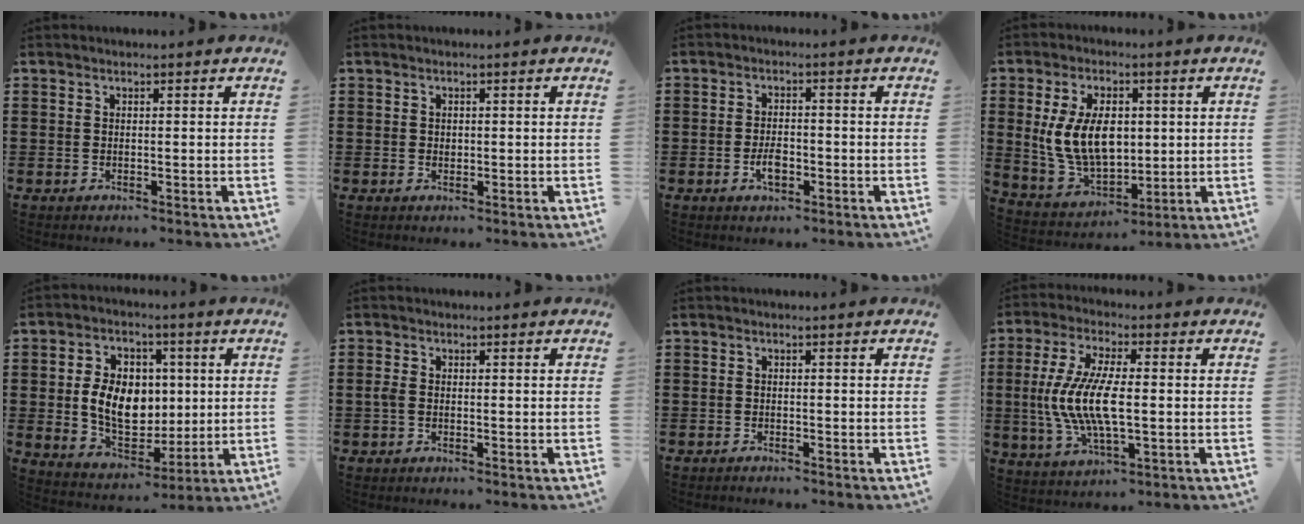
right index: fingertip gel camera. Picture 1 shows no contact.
{"total": 0.6, "force": [0.2, 0.6, 0.2], "torque": [-0.006, 0.004, 0.004]}
{"total": 3.4, "force": [-1.2, 1.6, 2.7], "torque": [-0.058, 0.000, -0.024]}
{"total": 10.6, "force": [1.5, 6.5, 8.2], "torque": [-0.187, 0.005, 0.025]}
{"total": 9.8, "force": [0.7, 7.1, 6.8], "torque": [-0.131, 0.012, 0.011]}
{"total": 1.2, "force": [-0.4, 0.6, 1.0], "torque": [-0.026, -0.001, -0.010]}
{"total": 0.9, "force": [-0.9, -0.1, -0.1], "torque": [-0.001, -0.002, -0.018]}
{"total": 10.0, "force": [-0.4, 3.2, 9.5], "torque": [-0.222, -0.015, -0.018]}